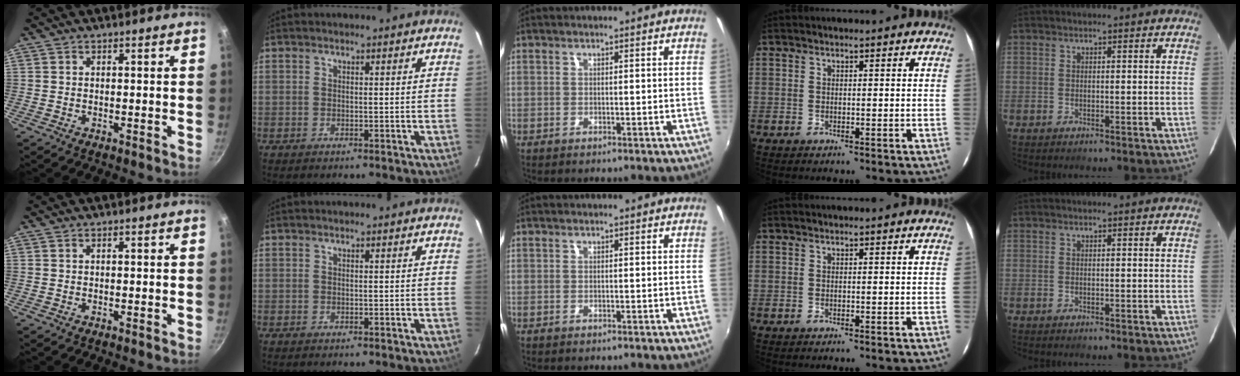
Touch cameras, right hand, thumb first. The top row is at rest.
{}